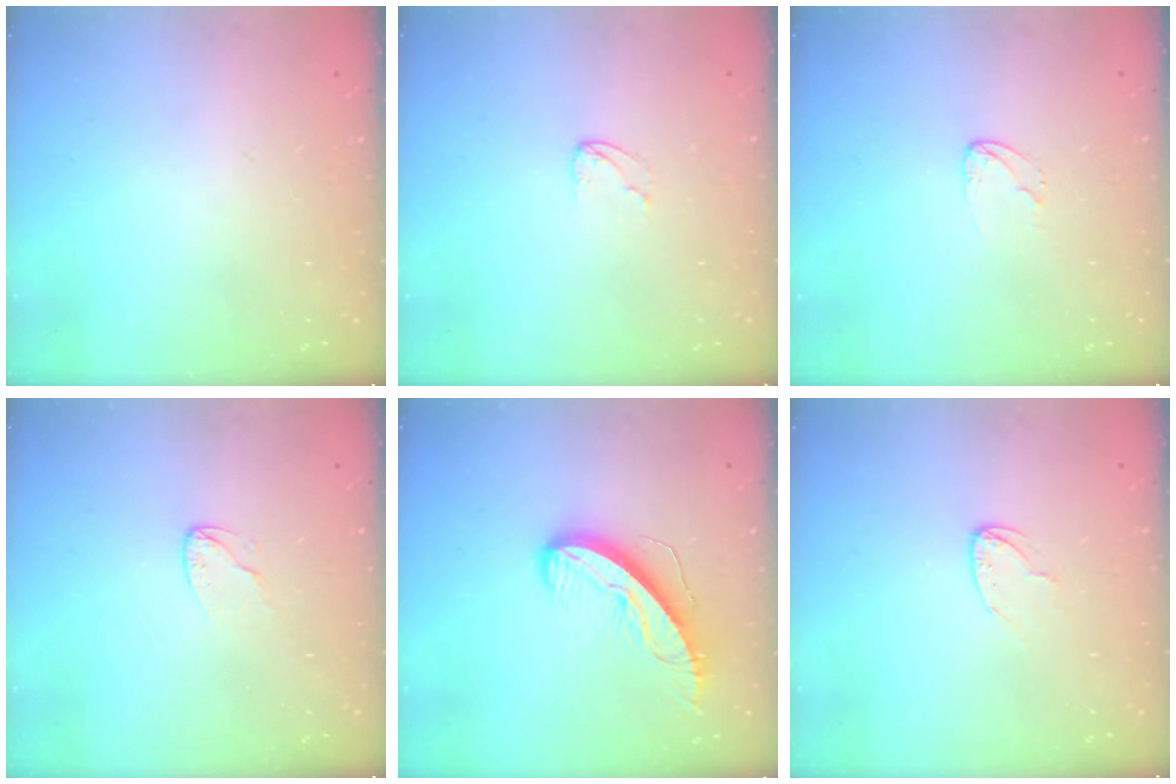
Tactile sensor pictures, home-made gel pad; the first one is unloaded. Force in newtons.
{"total": 3.5, "press": 3.5, "slide": 0.3}
{"total": 3.9, "press": 3.9, "slide": 0.2}
{"total": 3.8, "press": 3.8, "slide": 0.4}
{"total": 11.0, "press": 10.9, "slide": 1.2}
{"total": 4.3, "press": 4.3, "slide": 0.3}